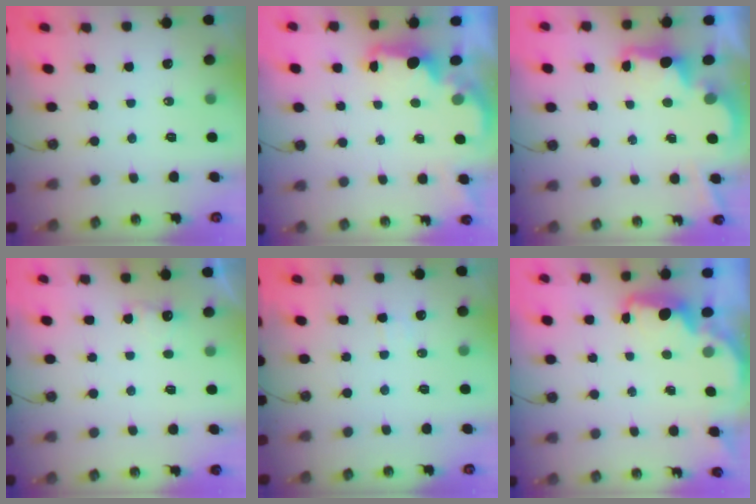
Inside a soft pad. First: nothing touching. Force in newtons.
{"total": 2.1, "press": 2.0, "slide": 0.8}
{"total": 2.5, "press": 2.4, "slide": 0.8}
{"total": 2.9, "press": 2.8, "slide": 0.9}
{"total": 3.0, "press": 2.9, "slide": 0.8}
{"total": 2.1, "press": 2.0, "slide": 0.7}